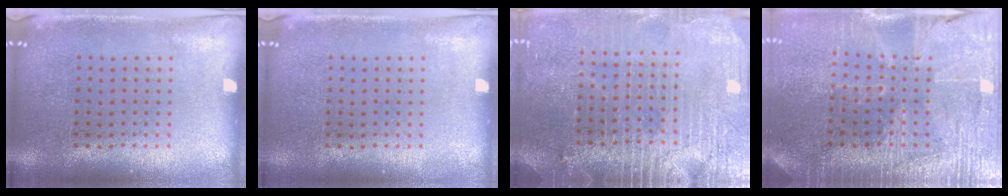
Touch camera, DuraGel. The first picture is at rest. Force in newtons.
{"total": 0.0}
{"total": 3.7, "press": 3.5, "slide": 1.4}
{"total": 3.5, "press": 3.3, "slide": 1.2}